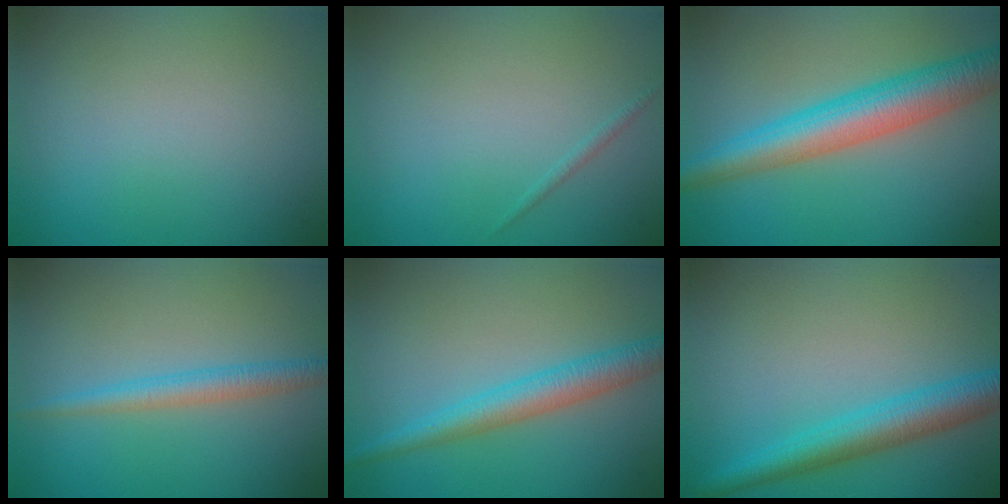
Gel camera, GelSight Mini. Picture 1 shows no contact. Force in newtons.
{"total": 0.6, "press": 0.6, "slide": 0.0}
{"total": 6.7, "press": 6.7, "slide": 0.3}
{"total": 2.3, "press": 2.3, "slide": 0.1}
{"total": 3.6, "press": 3.6, "slide": 0.2}
{"total": 4.8, "press": 4.8, "slide": 0.2}